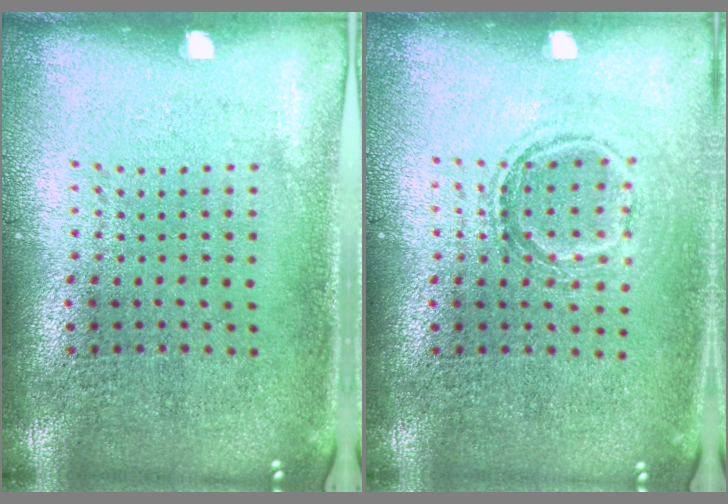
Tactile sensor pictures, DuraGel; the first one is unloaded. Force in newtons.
{"total": 1.1, "press": 1.0, "slide": 0.5}